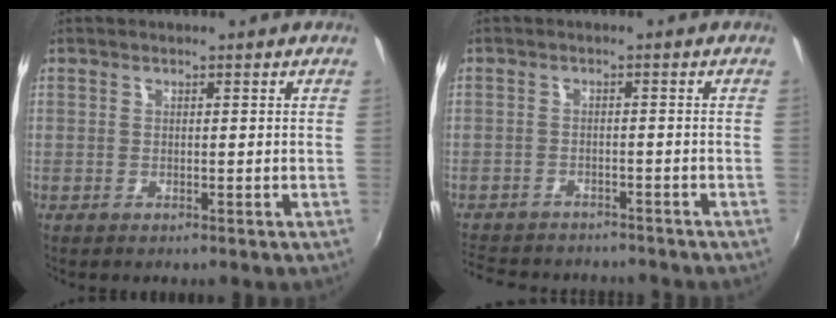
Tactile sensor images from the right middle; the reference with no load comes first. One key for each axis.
{"total": 11.8, "fx": -10.2, "fy": 4.5, "fz": 3.9, "tx": -0.106, "ty": -0.012, "tz": -0.153}